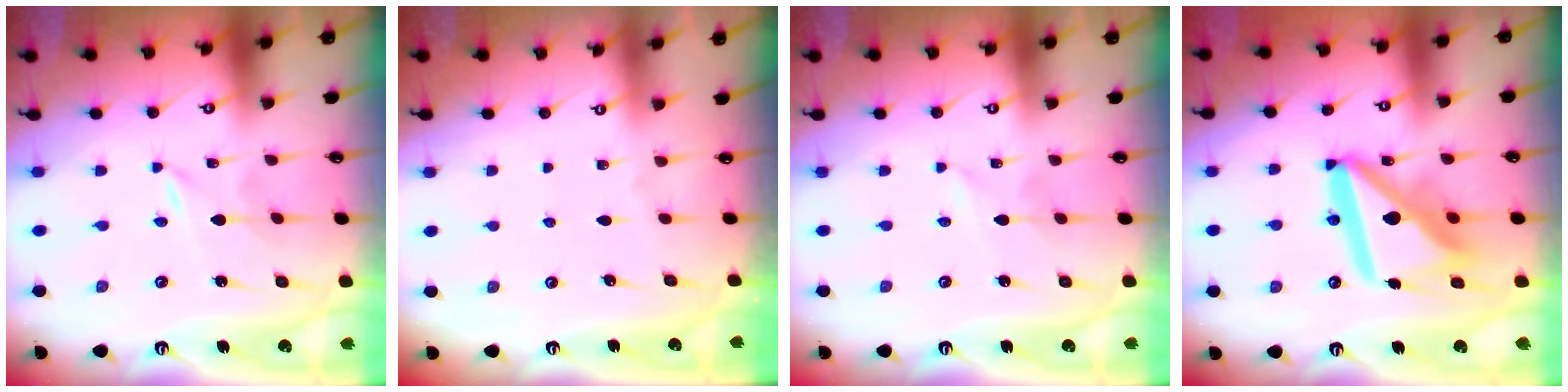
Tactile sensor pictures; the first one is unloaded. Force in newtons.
{"total": 0.0}
{"total": 1.6, "press": 1.6, "slide": 0.1}
{"total": 18.4, "press": 18.3, "slide": 2.1}